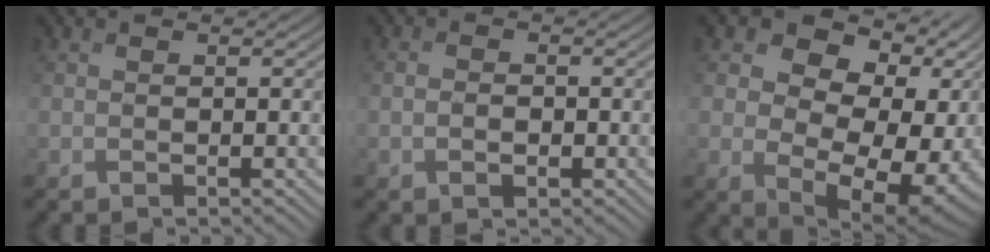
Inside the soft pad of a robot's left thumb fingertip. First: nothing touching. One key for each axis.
{"total": 2.1, "fx": -0.9, "fy": 1.4, "fz": 1.4, "tx": -0.025, "ty": -0.003, "tz": -0.016}
{"total": 15.1, "fx": 1.9, "fy": 10.3, "fz": 10.8, "tx": -0.153, "ty": -0.002, "tz": 0.036}